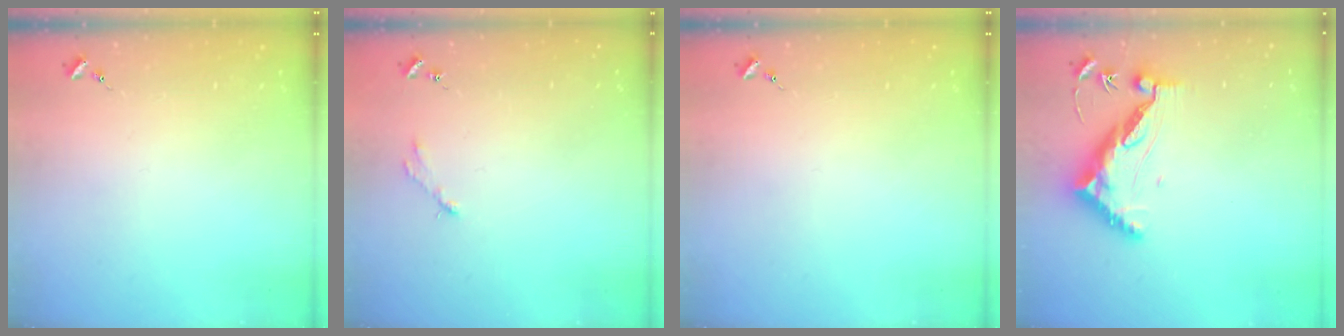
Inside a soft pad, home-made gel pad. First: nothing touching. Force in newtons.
{"total": 2.8, "press": 2.8, "slide": 0.4}
{"total": 0.0}
{"total": 10.7, "press": 10.6, "slide": 0.9}